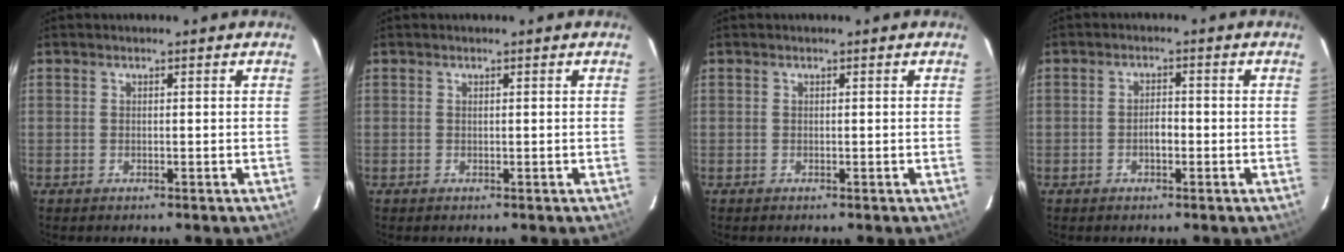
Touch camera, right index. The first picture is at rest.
{"total": 0.0}
{"total": 0.0}
{"total": 2.2, "force": [-0.9, 1.1, 1.7], "torque": [-0.033, 0.004, -0.015]}